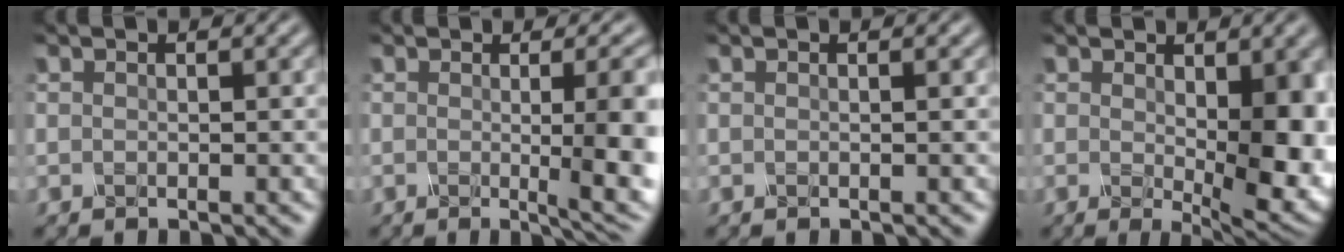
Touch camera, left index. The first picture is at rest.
{"total": 7.7, "force": [-0.4, 2.4, 7.3], "torque": [-0.064, -0.003, -0.006]}
{"total": 0.7, "force": [0.1, 0.3, 0.6], "torque": [-0.003, 0.000, -0.007]}
{"total": 6.6, "force": [0.0, 2.2, 6.2], "torque": [-0.083, -0.012, 0.004]}